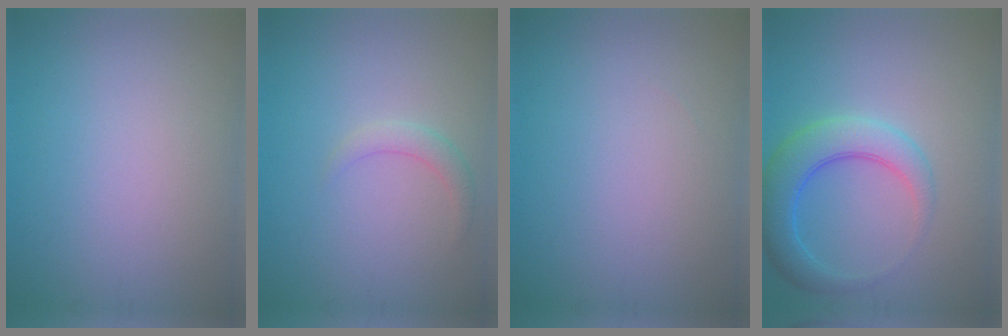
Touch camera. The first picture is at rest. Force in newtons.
{"total": 1.6, "press": 1.6, "slide": 0.1}
{"total": 0.0}
{"total": 5.0, "press": 4.9, "slide": 0.4}